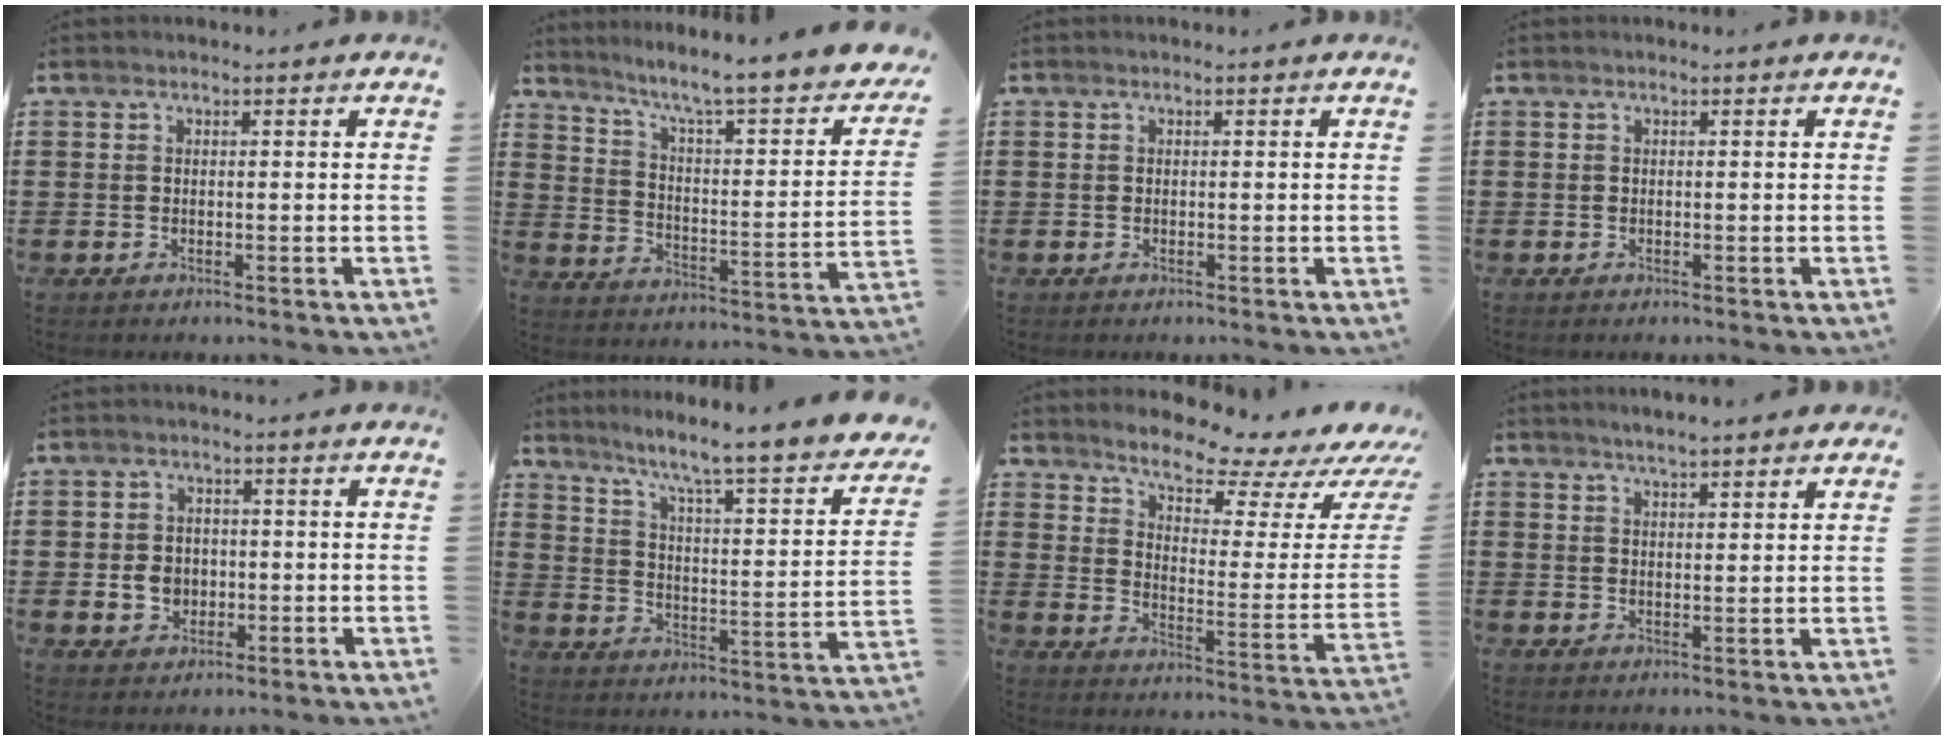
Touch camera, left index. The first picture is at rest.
{"total": 6.1, "force": [4.6, -0.2, 4.0], "torque": [-0.099, -0.046, 0.065]}
{"total": 0.0}
{"total": 0.0}
{"total": 3.8, "force": [-0.4, 3.2, 2.1], "torque": [-0.040, 0.003, -0.011]}
{"total": 5.5, "force": [4.3, -0.6, 3.5], "torque": [-0.089, -0.049, 0.057]}
{"total": 7.2, "force": [6.6, 1.3, 2.7], "torque": [-0.064, -0.054, 0.110]}
{"total": 2.7, "force": [2.5, 0.1, 1.1], "torque": [-0.027, 0.001, 0.044]}